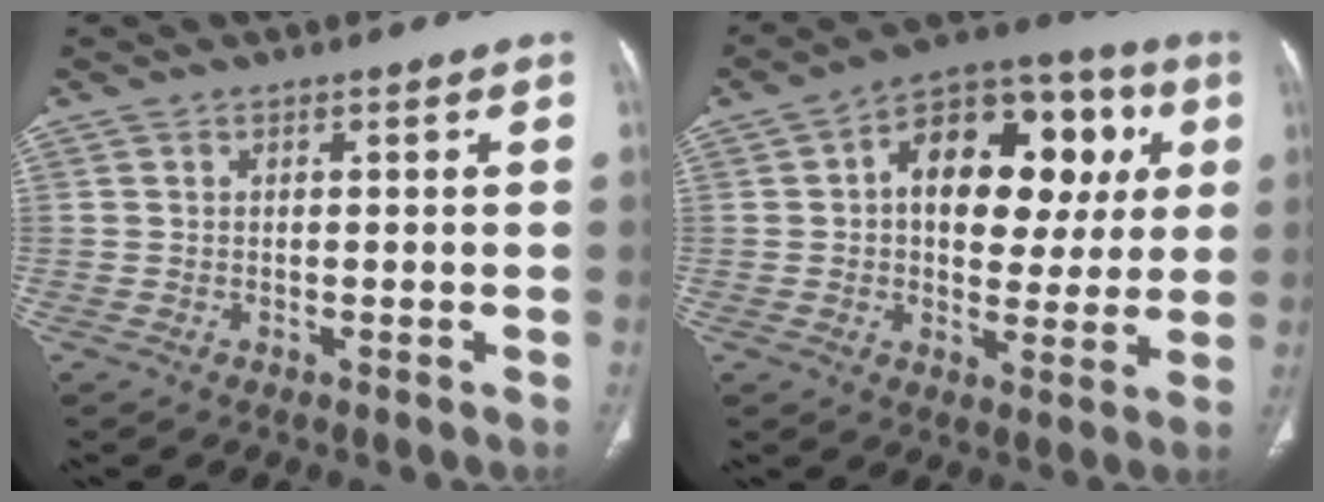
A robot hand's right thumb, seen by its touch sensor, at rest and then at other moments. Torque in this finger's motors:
{"motor_torque": [-0.45, 1.04, 0.49, 0.18, 0.32]}